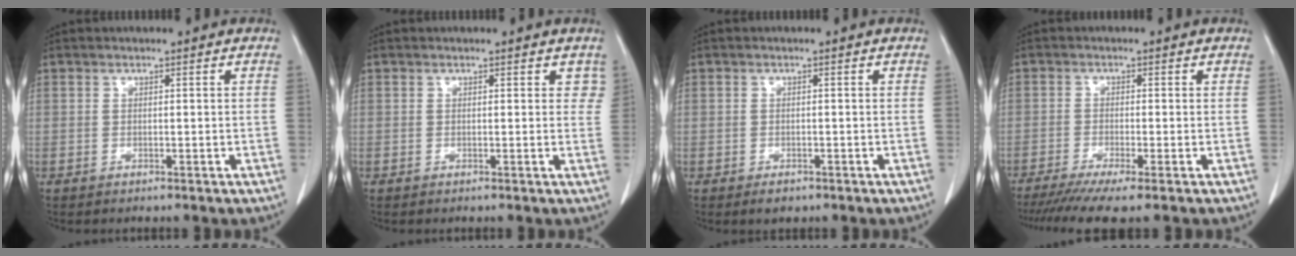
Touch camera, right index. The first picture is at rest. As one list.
[{"total": 2.0, "force": [1.3, 1.4, 0.7], "torque": [0.012, 0.004, 0.006]}, {"total": 1.7, "force": [-1.1, 1.1, 0.8], "torque": [-0.010, 0.000, -0.010]}, {"total": 7.3, "force": [-5.4, -0.1, 5.0], "torque": [-0.079, -0.015, -0.087]}]